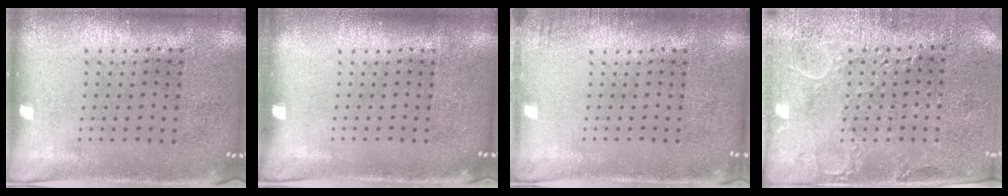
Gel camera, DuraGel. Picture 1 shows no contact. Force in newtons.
{"total": 0.0}
{"total": 1.0, "press": 1.0, "slide": 0.1}
{"total": 2.8, "press": 2.7, "slide": 0.8}